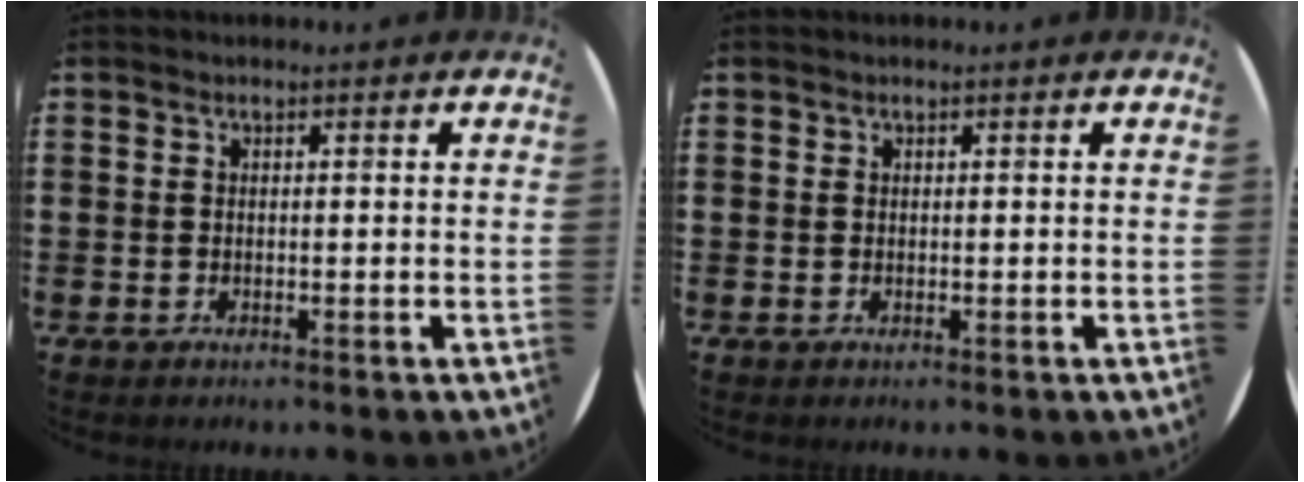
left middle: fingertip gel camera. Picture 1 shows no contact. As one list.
[{"total": 0.0}]